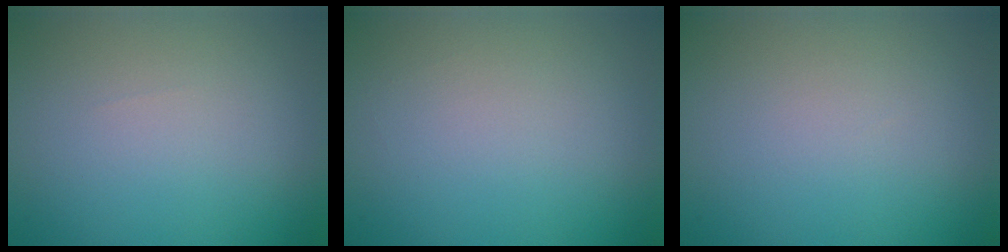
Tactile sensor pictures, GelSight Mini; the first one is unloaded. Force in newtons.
{"total": 0.0}
{"total": 0.0}